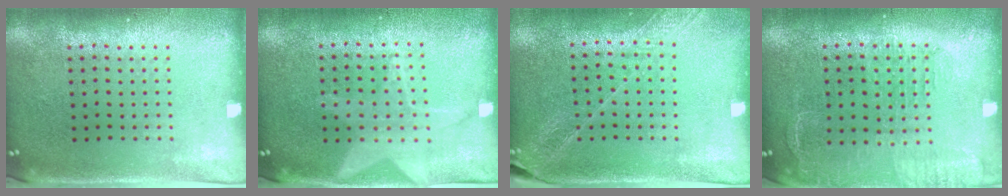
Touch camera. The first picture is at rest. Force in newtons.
{"total": 1.2, "press": 1.2, "slide": 0.3}
{"total": 1.6, "press": 1.6, "slide": 0.2}
{"total": 1.6, "press": 1.5, "slide": 0.7}